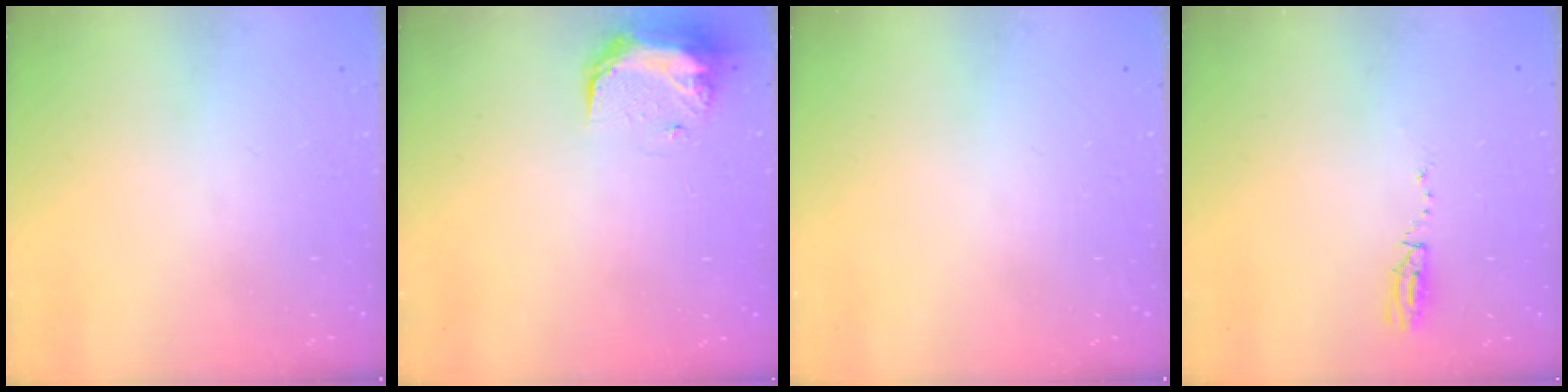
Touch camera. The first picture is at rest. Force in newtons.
{"total": 17.8, "press": 11.5, "slide": 13.6}
{"total": 0.0}
{"total": 3.7, "press": 2.9, "slide": 2.2}